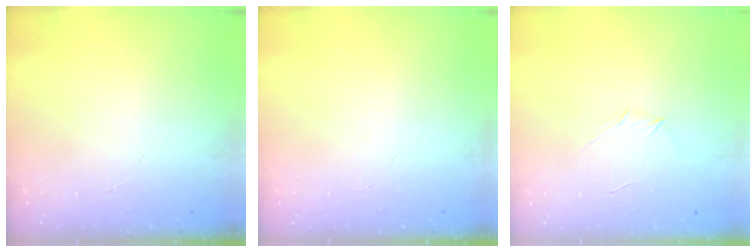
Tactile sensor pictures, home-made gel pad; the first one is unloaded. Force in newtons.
{"total": 0.0}
{"total": 3.5, "press": 3.4, "slide": 0.8}